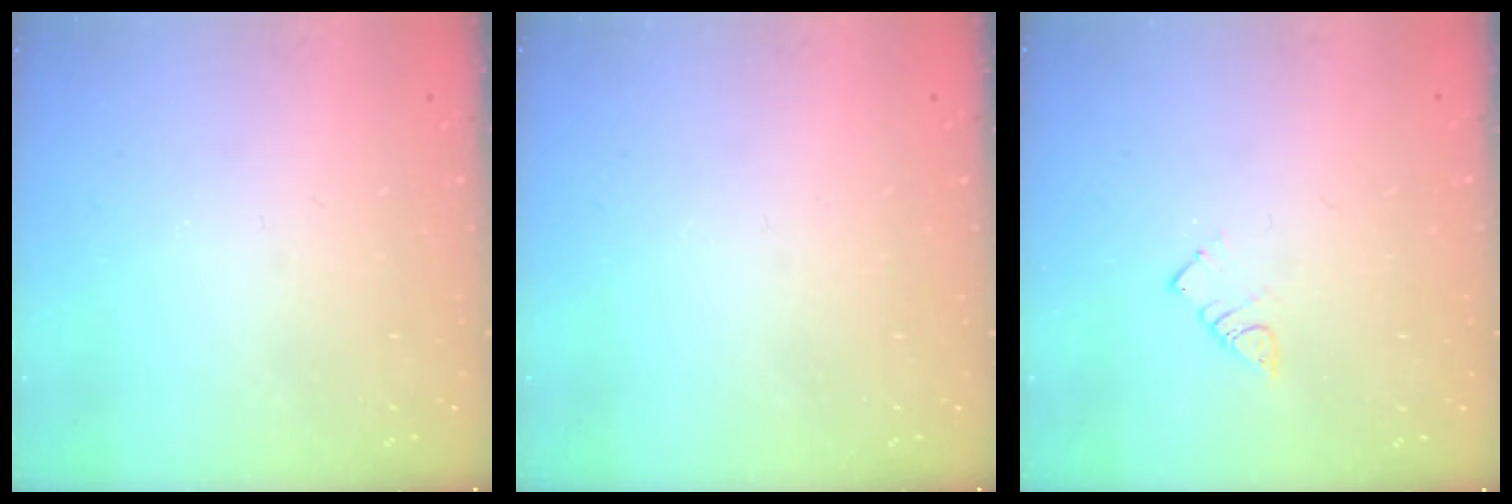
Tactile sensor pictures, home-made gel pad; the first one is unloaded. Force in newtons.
{"total": 0.0}
{"total": 2.9, "press": 2.9, "slide": 0.5}